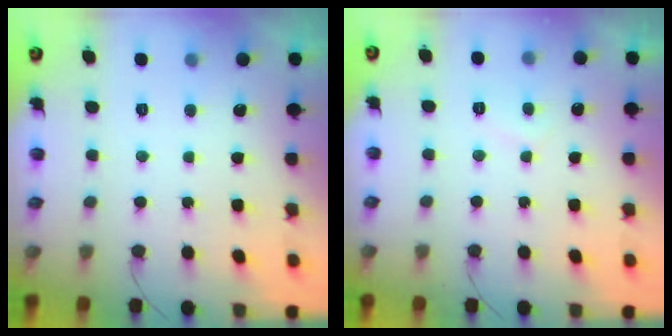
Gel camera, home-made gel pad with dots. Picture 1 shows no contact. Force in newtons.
{"total": 4.2, "press": 4.2, "slide": 0.3}